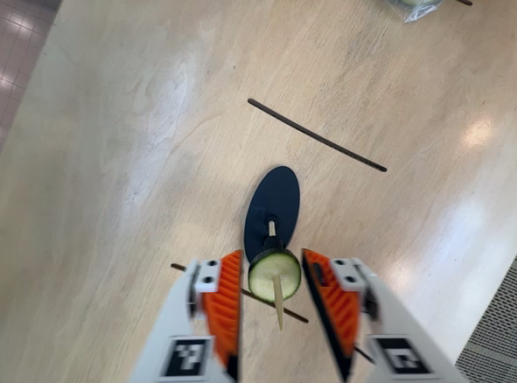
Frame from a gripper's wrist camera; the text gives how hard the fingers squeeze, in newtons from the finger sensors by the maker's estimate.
{"total": 11.1, "left": 11.1, "right": 11.1}